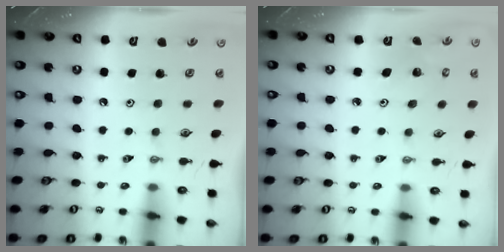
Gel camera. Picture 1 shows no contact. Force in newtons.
{"total": 2.3, "press": 2.3, "slide": 0.2}